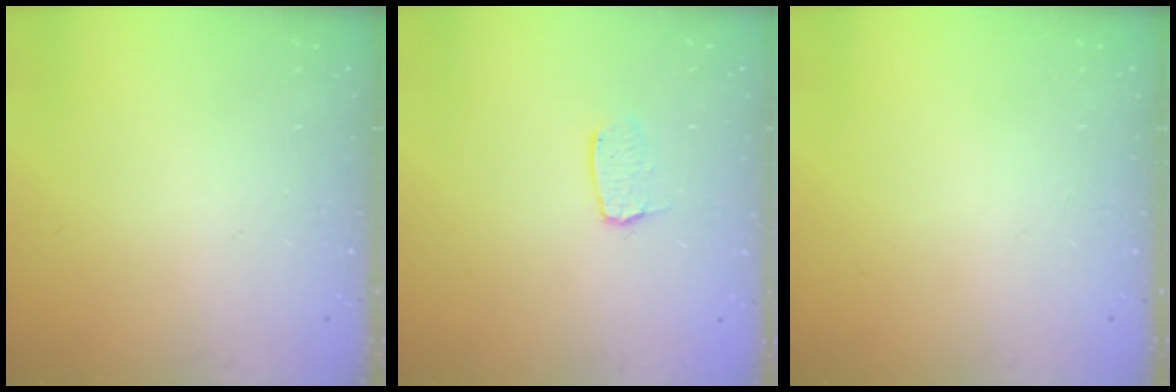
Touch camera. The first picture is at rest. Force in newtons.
{"total": 4.5, "press": 4.4, "slide": 0.3}
{"total": 0.0}